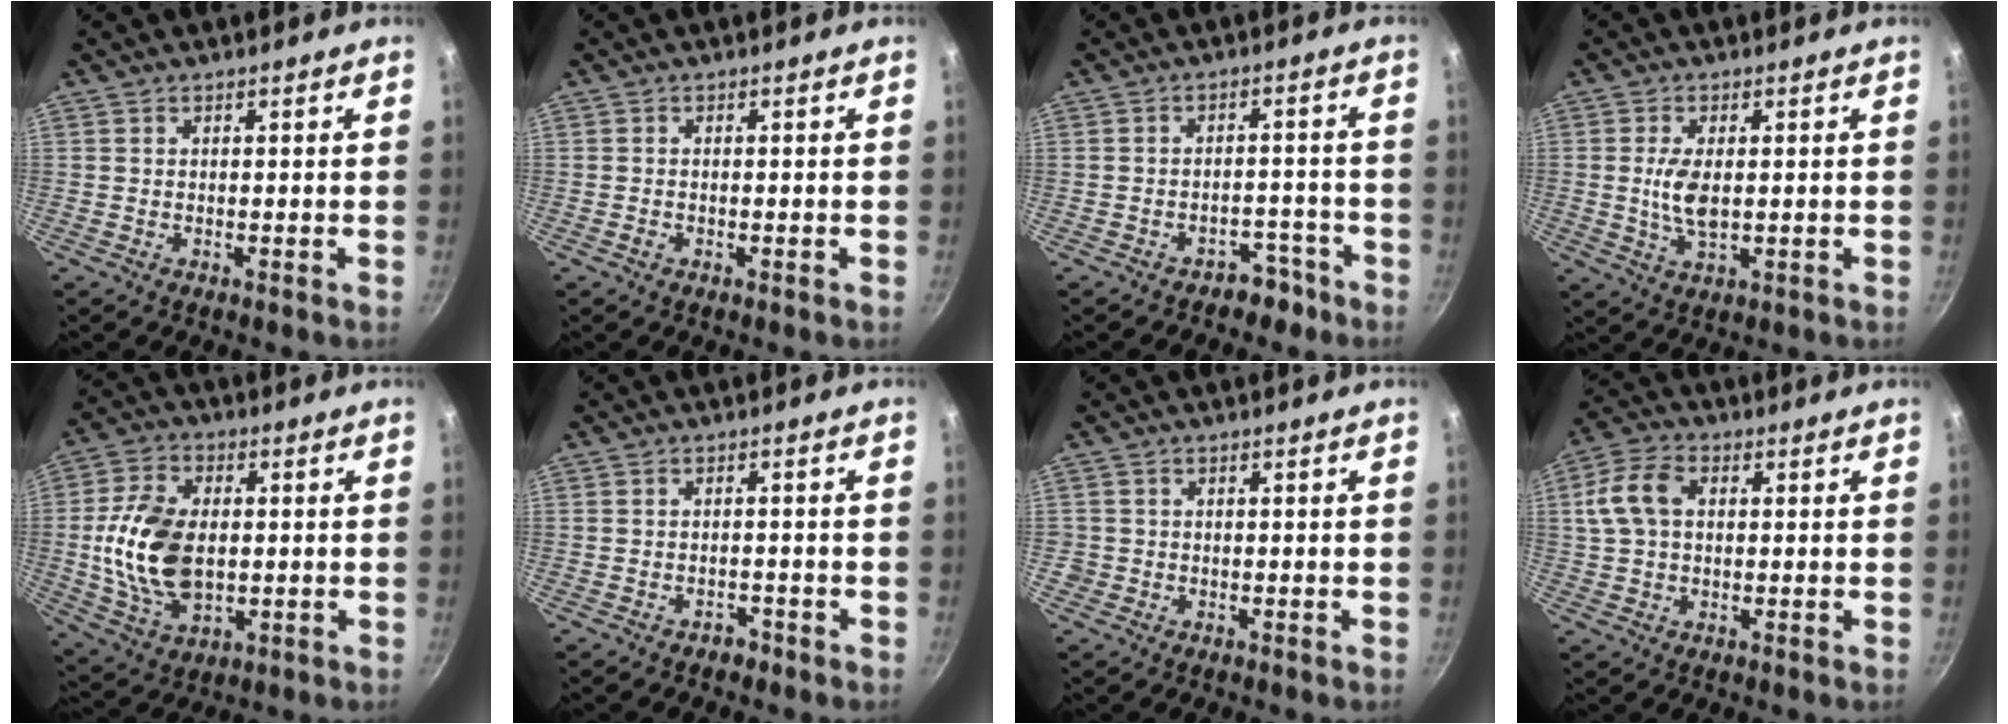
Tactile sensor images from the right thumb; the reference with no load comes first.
{"total": 0.7, "force": [-0.4, 0.5, 0.3], "torque": [-0.011, 0.003, -0.009]}
{"total": 4.5, "force": [-3.4, 2.7, 1.2], "torque": [0.016, 0.049, -0.032]}
{"total": 5.8, "force": [0.3, 2.8, 5.1], "torque": [-0.103, -0.005, 0.007]}
{"total": 15.8, "force": [-0.1, 10.1, 12.2], "torque": [-0.218, 0.002, 0.002]}
{"total": 1.7, "force": [-1.3, 0.9, 0.3], "torque": [0.009, 0.021, -0.012]}
{"total": 1.6, "force": [-0.4, 1.5, 0.2], "torque": [0.002, 0.007, -0.005]}
{"total": 8.8, "force": [1.4, 6.1, 6.2], "torque": [-0.116, 0.020, 0.016]}